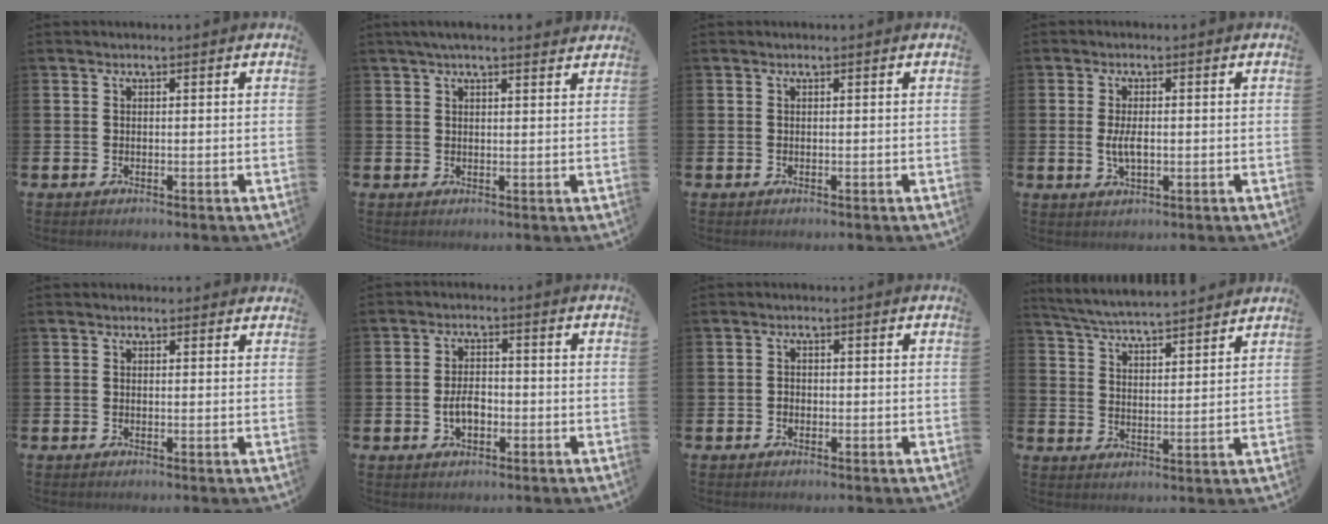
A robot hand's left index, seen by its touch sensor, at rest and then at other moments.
{"total": 3.0, "force": [2.6, 0.4, 1.4], "torque": [-0.033, -0.001, 0.047]}
{"total": 0.0}
{"total": 3.2, "force": [-0.1, 1.5, 2.9], "torque": [-0.049, 0.002, -0.004]}
{"total": 0.8, "force": [0.6, 0.4, 0.1], "torque": [0.004, 0.003, 0.009]}
{"total": 3.5, "force": [-1.0, 2.1, 2.6], "torque": [-0.033, -0.001, -0.022]}
{"total": 0.9, "force": [-0.5, 0.7, 0.3], "torque": [-0.001, 0.000, -0.012]}
{"total": 5.5, "force": [5.4, 0.0, 0.6], "torque": [-0.032, -0.038, 0.095]}